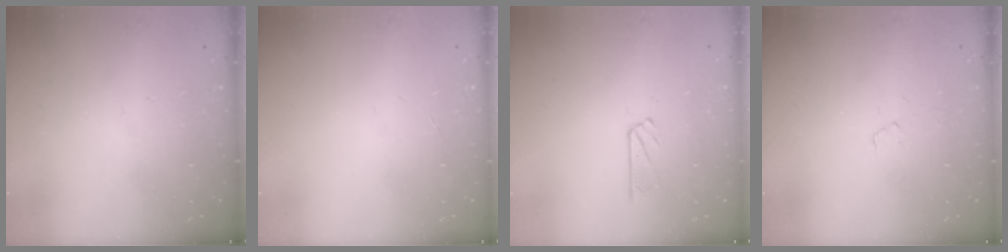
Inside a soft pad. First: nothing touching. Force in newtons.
{"total": 0.0}
{"total": 3.7, "press": 3.7, "slide": 0.3}
{"total": 3.6, "press": 3.6, "slide": 0.4}